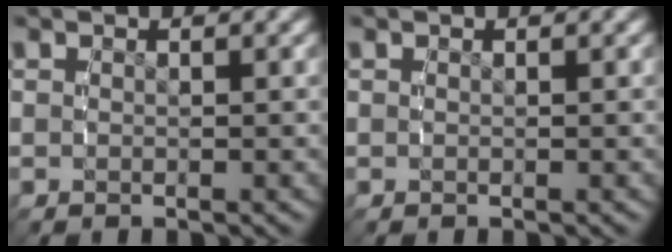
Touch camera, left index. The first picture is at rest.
{"total": 0.0}